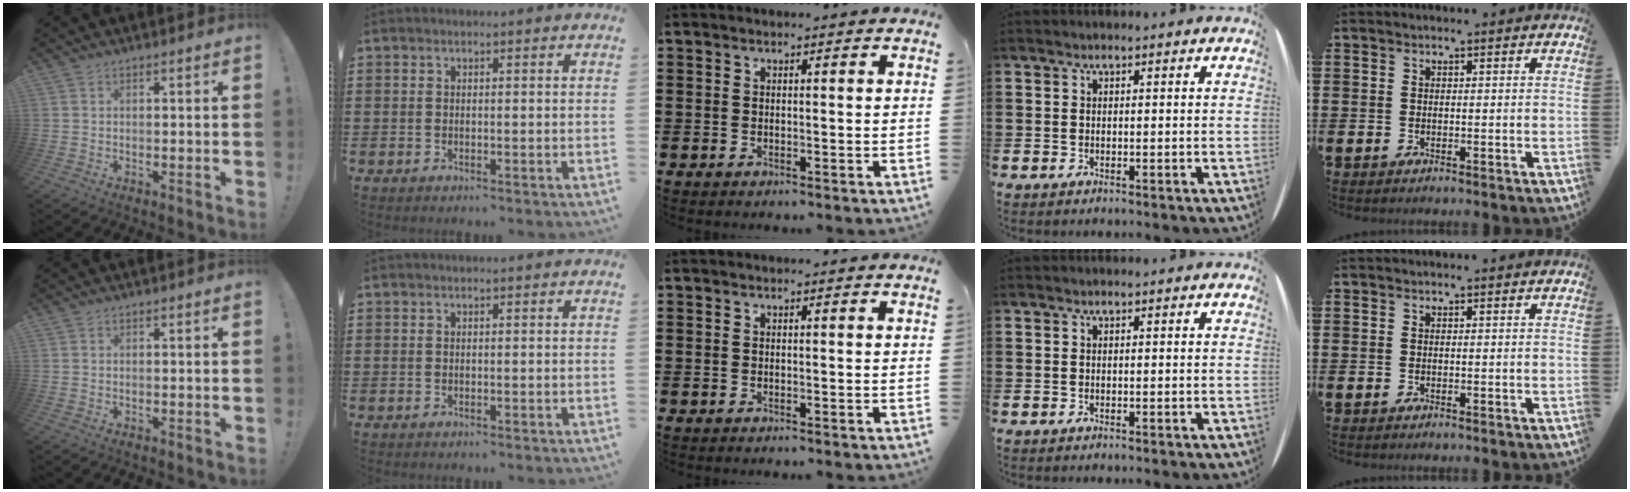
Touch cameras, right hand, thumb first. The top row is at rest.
{}